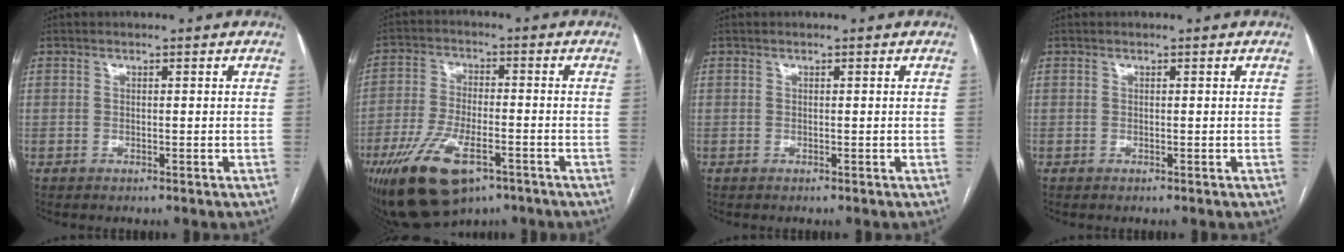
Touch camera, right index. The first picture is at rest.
{"total": 13.5, "force": [-7.6, 5.4, 9.8], "torque": [-0.194, -0.011, -0.124]}
{"total": 0.0}
{"total": 0.0}